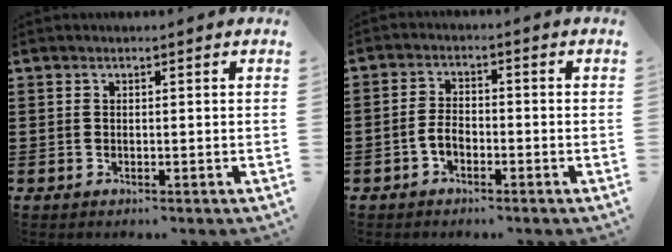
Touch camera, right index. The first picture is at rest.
{"total": 3.1, "force": [-1.5, 1.6, 2.1], "torque": [-0.056, -0.001, -0.033]}